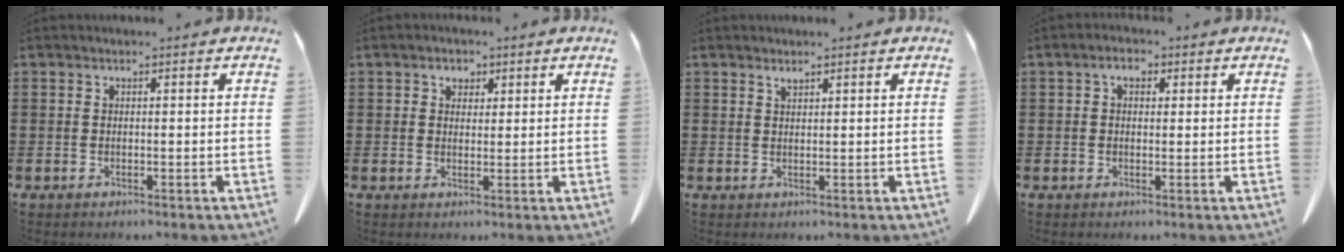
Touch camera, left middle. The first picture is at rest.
{"total": 2.1, "force": [1.3, 1.5, 0.8], "torque": [-0.013, 0.003, 0.021]}
{"total": 1.1, "force": [1.0, 0.1, 0.5], "torque": [-0.013, -0.004, 0.020]}
{"total": 2.4, "force": [1.1, 1.3, 1.7], "torque": [-0.038, 0.006, 0.019]}